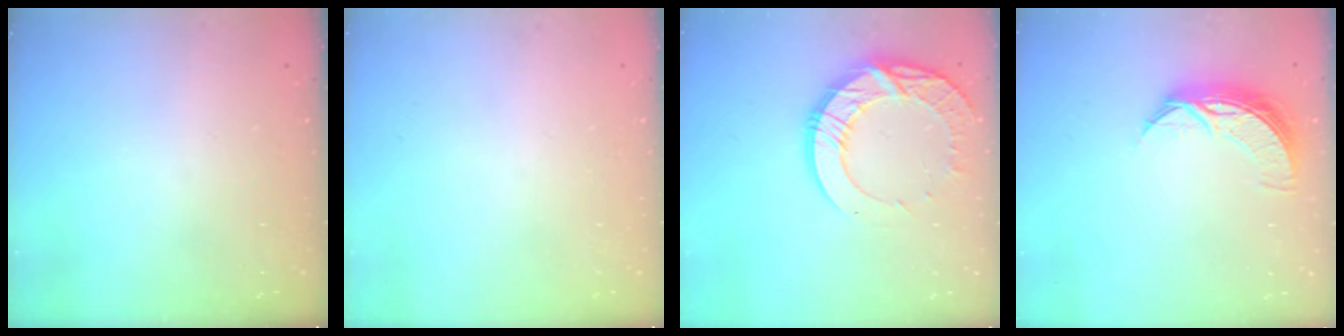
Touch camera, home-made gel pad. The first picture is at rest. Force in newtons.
{"total": 0.0}
{"total": 17.8, "press": 17.7, "slide": 1.5}
{"total": 8.7, "press": 8.7, "slide": 0.3}